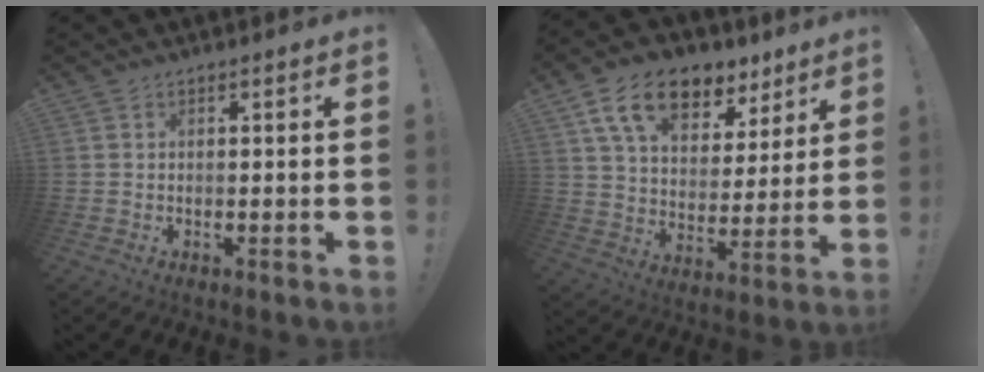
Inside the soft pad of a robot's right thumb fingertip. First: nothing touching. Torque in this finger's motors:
{"motor_torque": [0.68, 2.12, 0.46, -0.04, 0.11]}